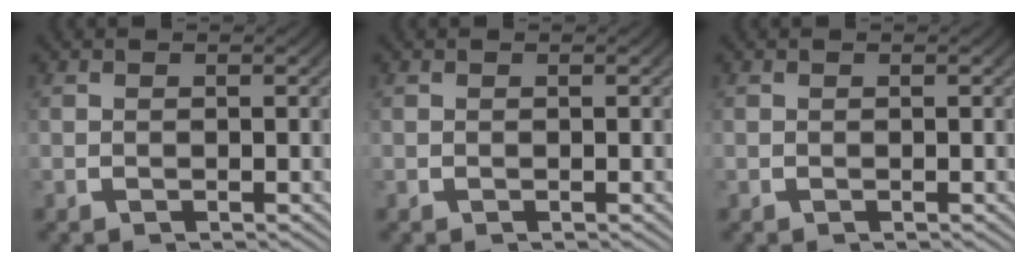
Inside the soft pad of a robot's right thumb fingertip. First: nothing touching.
{"total": 0.0}
{"total": 0.0}